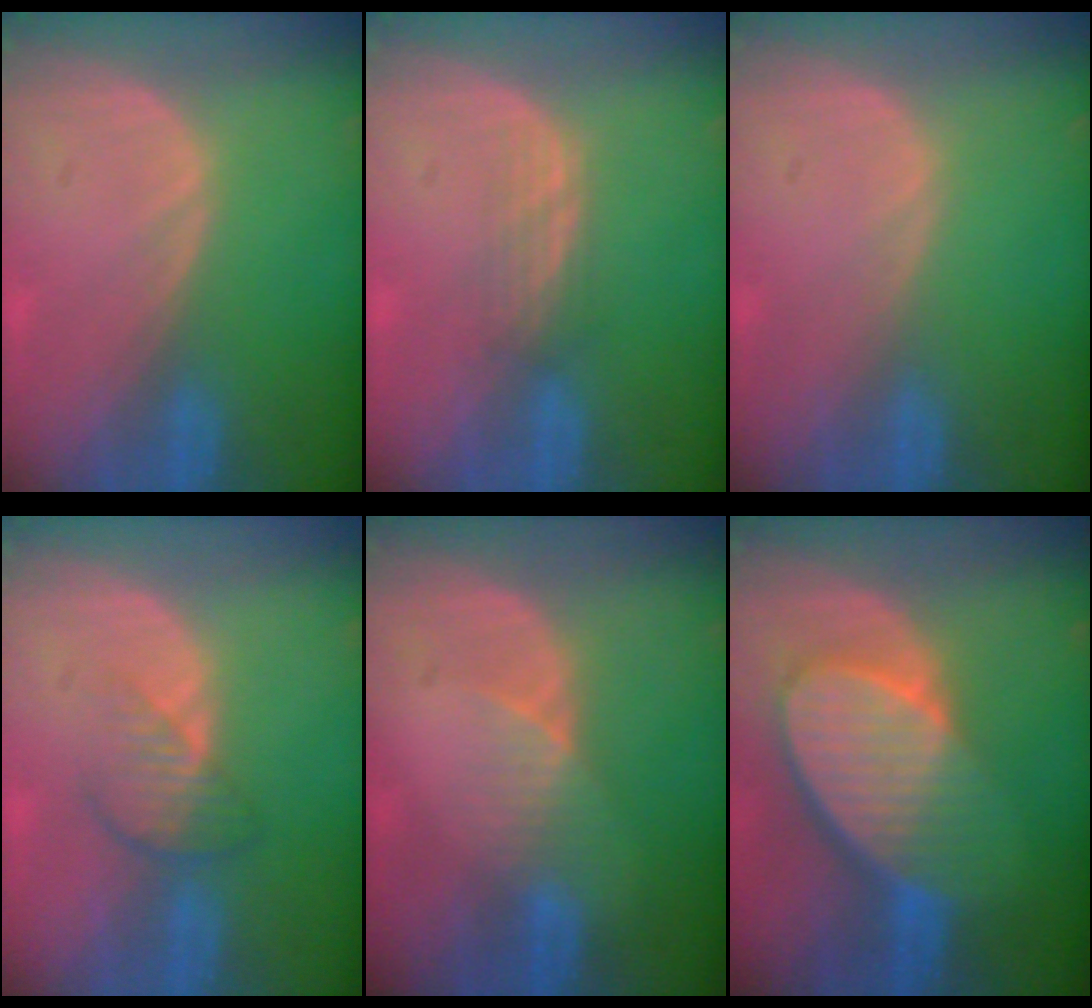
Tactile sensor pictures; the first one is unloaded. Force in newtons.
{"total": 2.4, "press": 2.3, "slide": 0.5}
{"total": 0.0}
{"total": 3.7, "press": 3.4, "slide": 1.5}
{"total": 3.2, "press": 2.8, "slide": 1.4}
{"total": 10.0, "press": 8.8, "slide": 4.7}